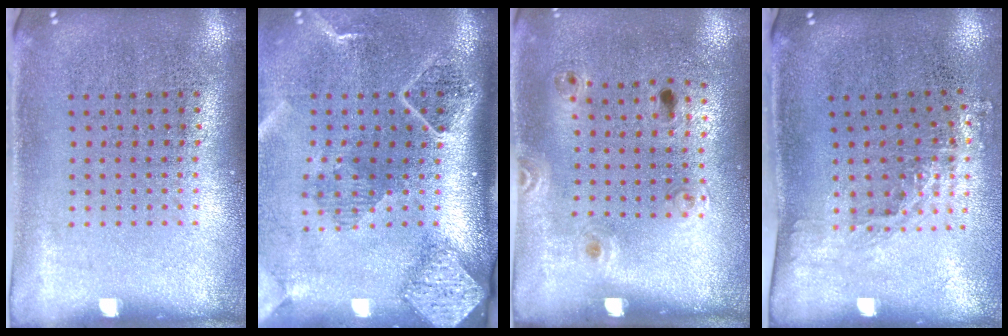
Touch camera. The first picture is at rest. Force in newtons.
{"total": 2.7, "press": 2.0, "slide": 1.8}
{"total": 1.4, "press": 0.8, "slide": 1.1}
{"total": 1.4, "press": 1.1, "slide": 0.9}